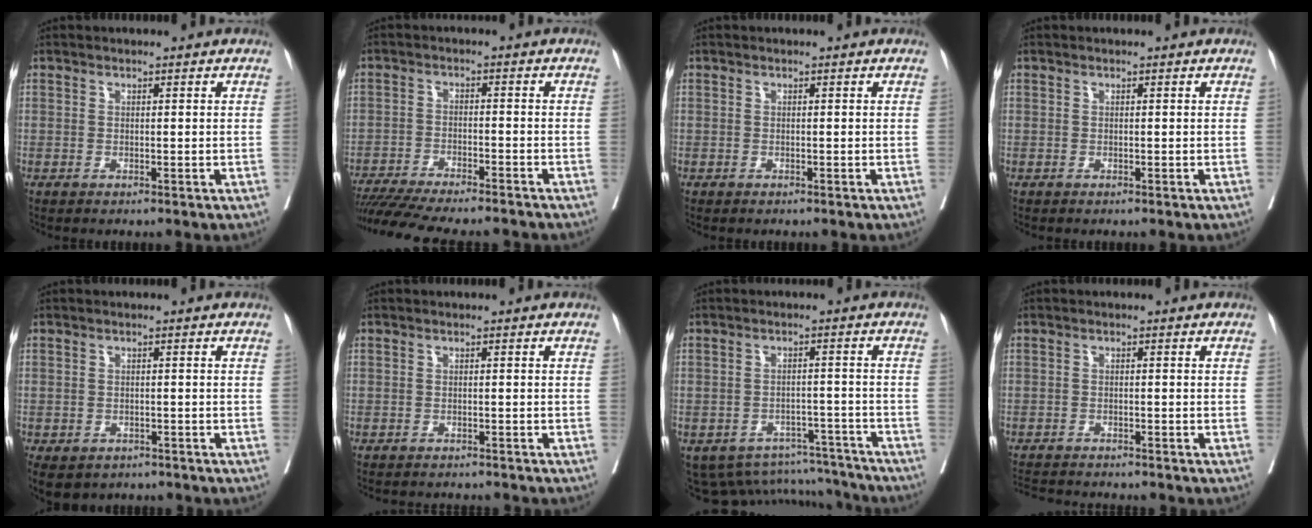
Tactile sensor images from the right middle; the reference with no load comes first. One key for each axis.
{"total": 16.9, "fx": -15.1, "fy": 2.0, "fz": 7.5, "tx": -0.149, "ty": -0.027, "tz": -0.219}
{"total": 0.5, "fx": 0.4, "fy": -0.3, "fz": 0.1, "tx": -0.004, "ty": 0.000, "tz": 0.007}
{"total": 0.0}
{"total": 8.4, "fx": -5.1, "fy": 5.7, "fz": 3.3, "tx": -0.080, "ty": -0.005, "tz": -0.058}
{"total": 4.6, "fx": -4.3, "fy": 0.9, "fz": 1.4, "tx": -0.013, "ty": -0.003, "tz": -0.049}
{"total": 10.1, "fx": -9.2, "fy": 3.9, "fz": 1.3, "tx": -0.017, "ty": 0.034, "tz": -0.113}
{"total": 6.2, "fx": -5.8, "fy": 0.7, "fz": 2.2, "tx": -0.032, "ty": -0.006, "tz": -0.087}